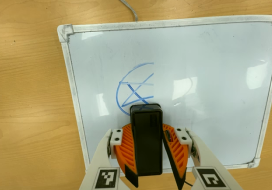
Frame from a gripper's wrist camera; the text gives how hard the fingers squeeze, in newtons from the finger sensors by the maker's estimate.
{"total": 7.3, "left": 7.9, "right": 6.7}